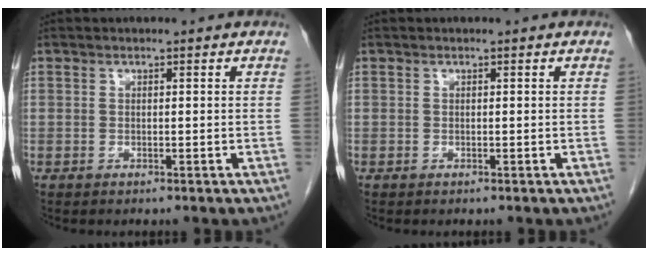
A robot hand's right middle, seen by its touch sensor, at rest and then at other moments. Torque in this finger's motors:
{"motor_torque": [0.02, 0.08, -0.01, 0.00]}